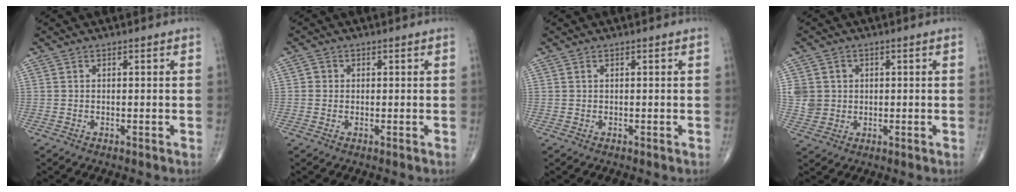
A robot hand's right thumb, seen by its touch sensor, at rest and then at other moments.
{"total": 1.3, "force": [0.1, 1.3, 0.3], "torque": [0.002, 0.002, -0.001]}
{"total": 0.0}
{"total": 5.5, "force": [0.8, 5.1, 1.9], "torque": [-0.016, 0.002, 0.022]}